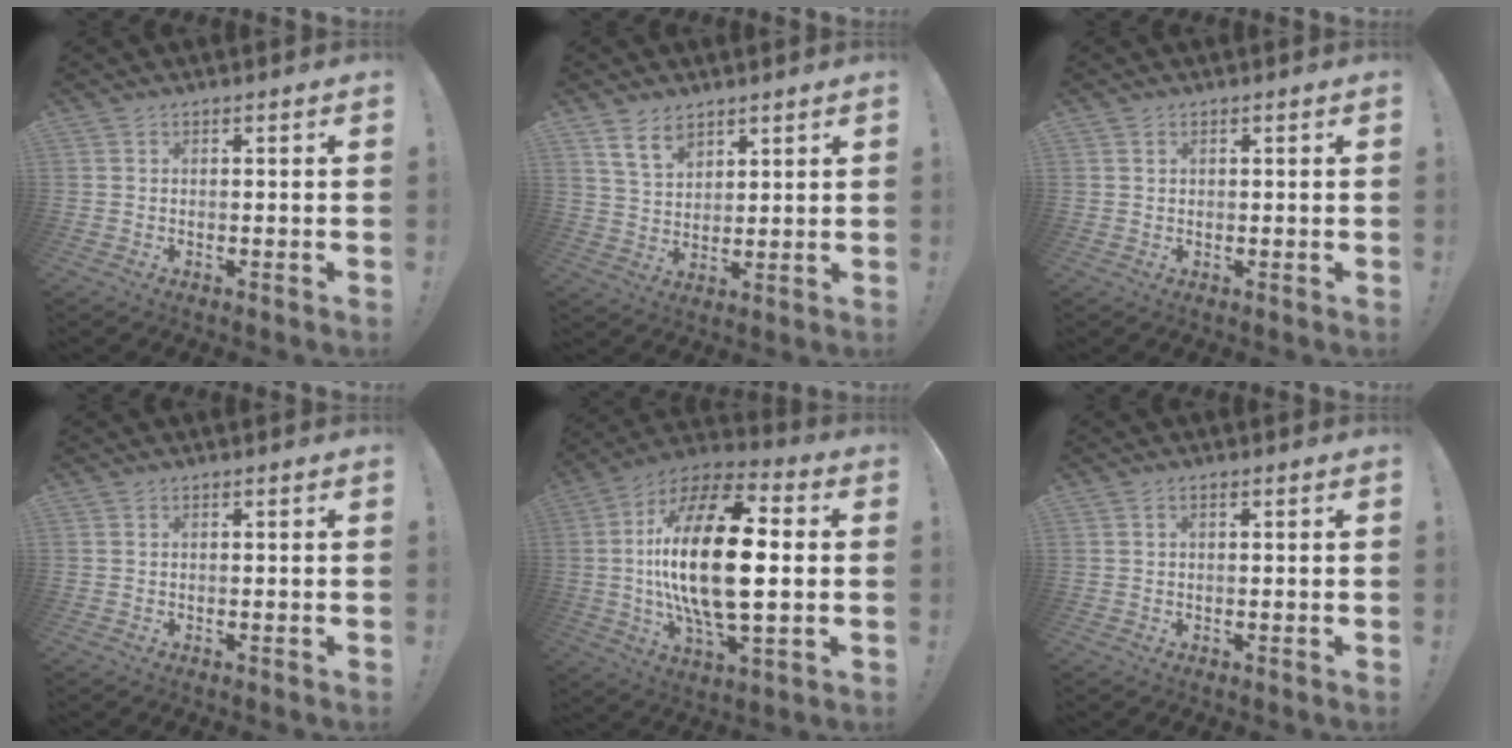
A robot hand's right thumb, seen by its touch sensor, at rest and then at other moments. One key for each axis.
{"total": 8.1, "fx": 5.5, "fy": 4.6, "fz": 3.8, "tx": -0.062, "ty": -0.027, "tz": 0.107}
{"total": 0.9, "fx": 0.5, "fy": 0.7, "fz": 0.0, "tx": 0.003, "ty": -0.001, "tz": 0.008}
{"total": 0.0}
{"total": 26.8, "fx": 0.2, "fy": 11.1, "fz": 24.3, "tx": -0.476, "ty": -0.005, "tz": -0.007}
{"total": 0.7, "fx": 0.2, "fy": 0.4, "fz": 0.6, "tx": -0.004, "ty": -0.001, "tz": 0.001}